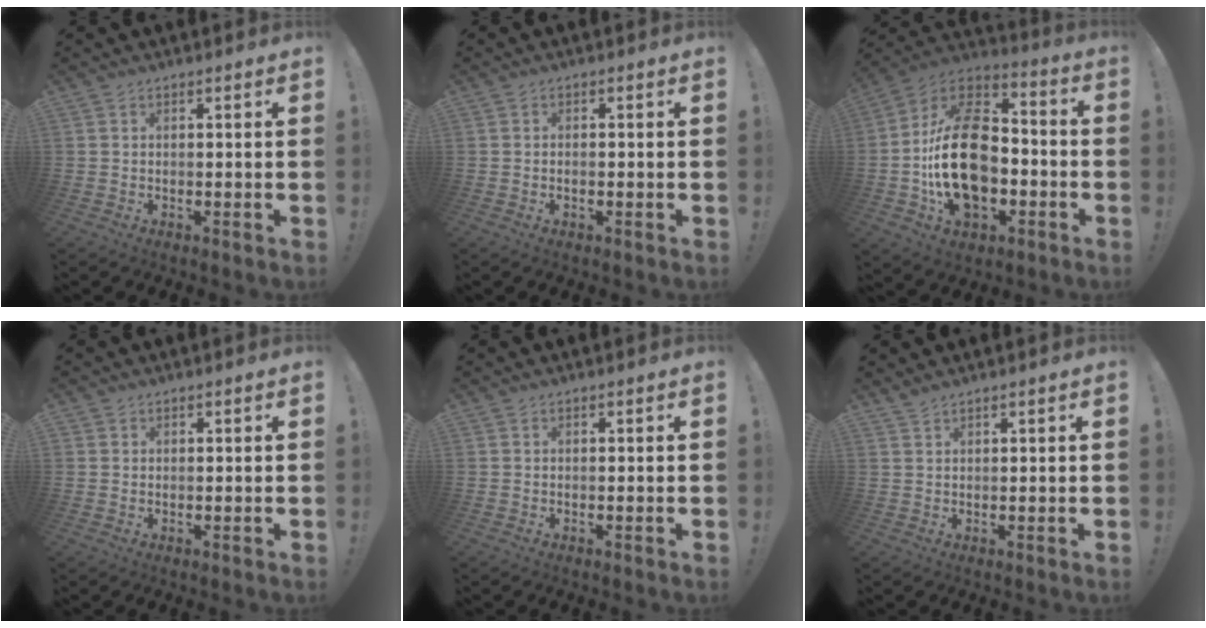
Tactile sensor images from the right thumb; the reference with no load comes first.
{"total": 0.9, "force": [-0.5, 0.3, 0.6], "torque": [-0.010, 0.000, -0.011]}
{"total": 25.9, "force": [-4.1, 17.1, 19.1], "torque": [-0.333, 0.039, -0.055]}
{"total": 0.5, "force": [0.4, 0.4, 0.0], "torque": [0.002, 0.000, 0.008]}
{"total": 0.0}
{"total": 1.3, "force": [1.1, 0.0, 0.6], "torque": [-0.021, 0.000, 0.022]}